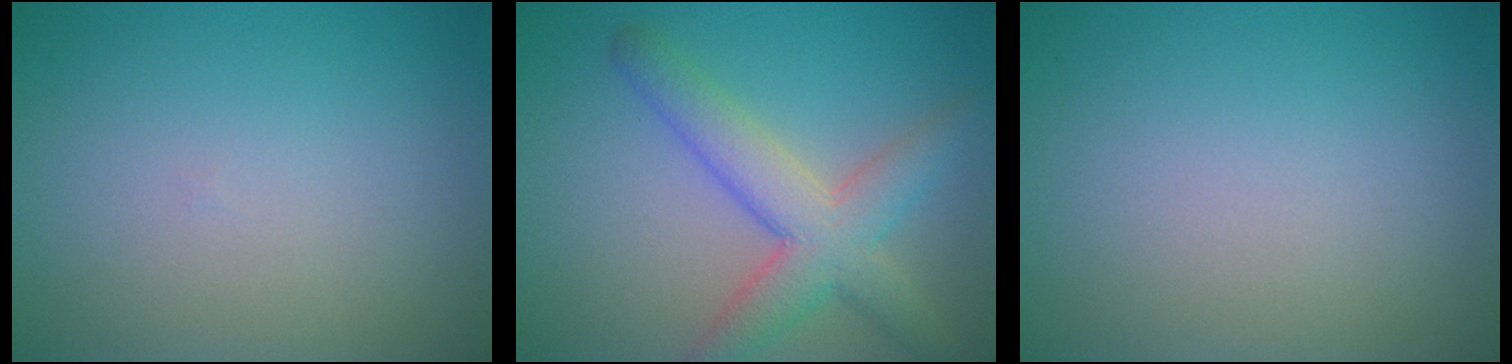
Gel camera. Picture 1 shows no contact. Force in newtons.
{"total": 5.5, "press": 5.5, "slide": 0.1}
{"total": 0.0}